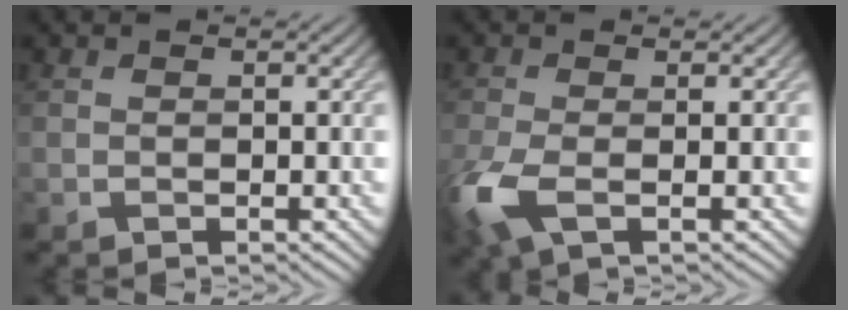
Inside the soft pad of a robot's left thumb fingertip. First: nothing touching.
{"total": 5.6, "force": [-2.0, 2.4, 4.6], "torque": [-0.126, -0.014, -0.045]}